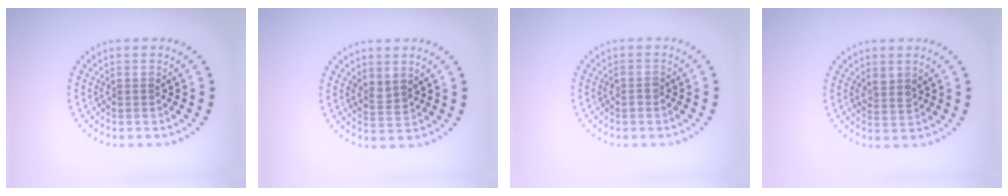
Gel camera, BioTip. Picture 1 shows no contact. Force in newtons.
{"total": 1.6, "press": 1.3, "slide": 1.0}
{"total": 0.8, "press": 0.7, "slide": 0.4}
{"total": 1.4, "press": 1.2, "slide": 0.8}